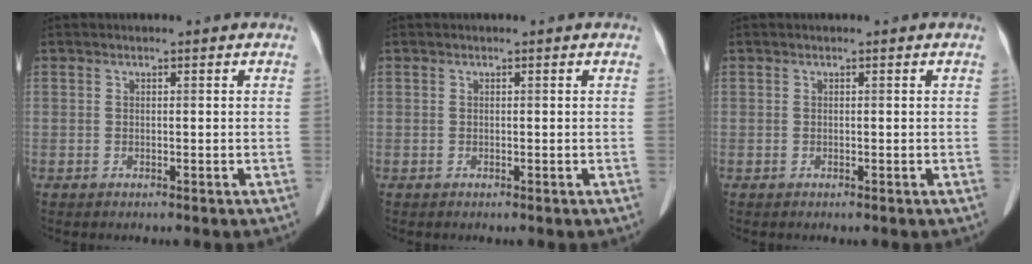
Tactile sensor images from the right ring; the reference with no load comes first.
{"total": 0.0}
{"total": 0.0}